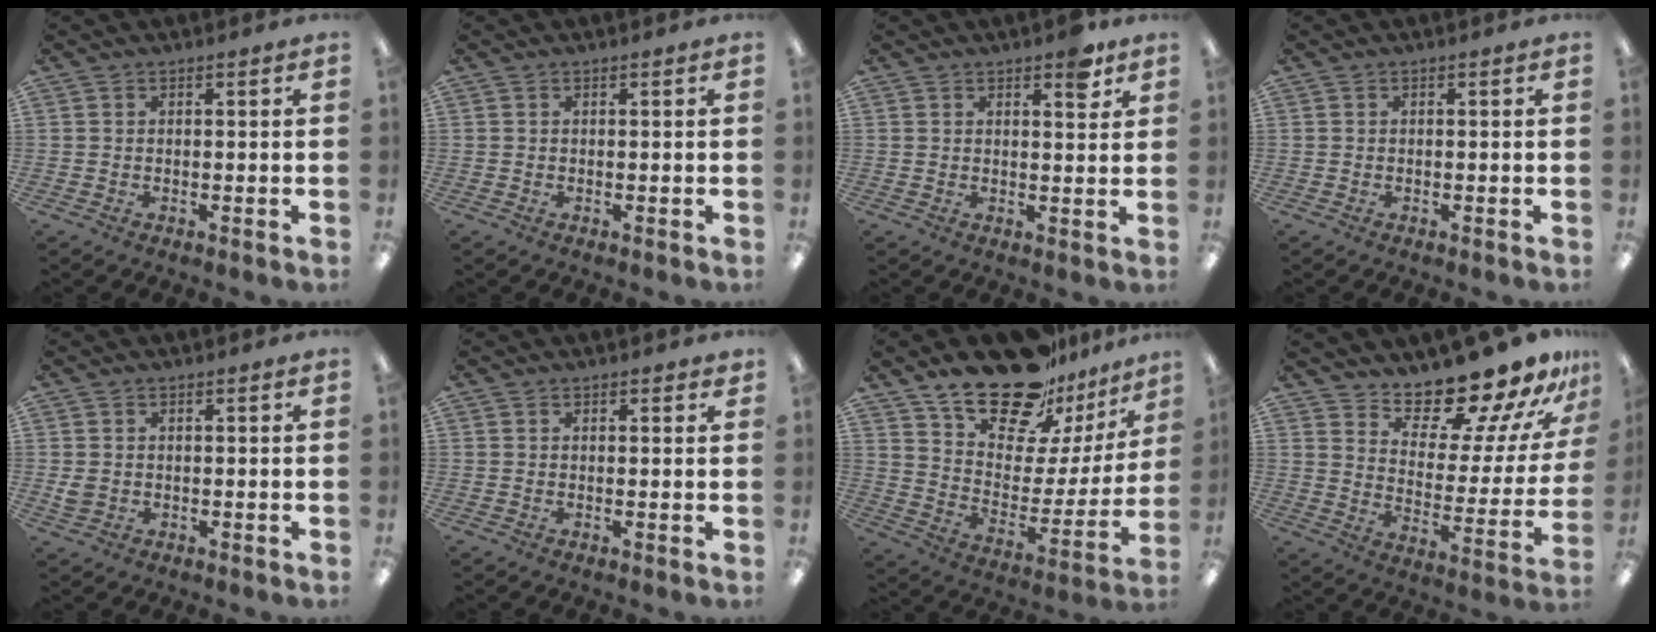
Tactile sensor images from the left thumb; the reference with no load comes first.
{"total": 0.0}
{"total": 5.2, "force": [3.6, 1.9, 3.3], "torque": [-0.032, -0.015, 0.055]}
{"total": 0.0}
{"total": 2.4, "force": [0.6, 2.1, 1.1], "torque": [-0.012, 0.001, 0.010]}
{"total": 1.0, "force": [0.9, 0.4, 0.2], "torque": [0.004, -0.002, 0.014]}
{"total": 23.4, "force": [18.4, 9.9, 10.5], "torque": [-0.175, -0.119, 0.323]}
{"total": 17.0, "force": [15.7, 3.8, 5.5], "torque": [-0.072, -0.141, 0.259]}